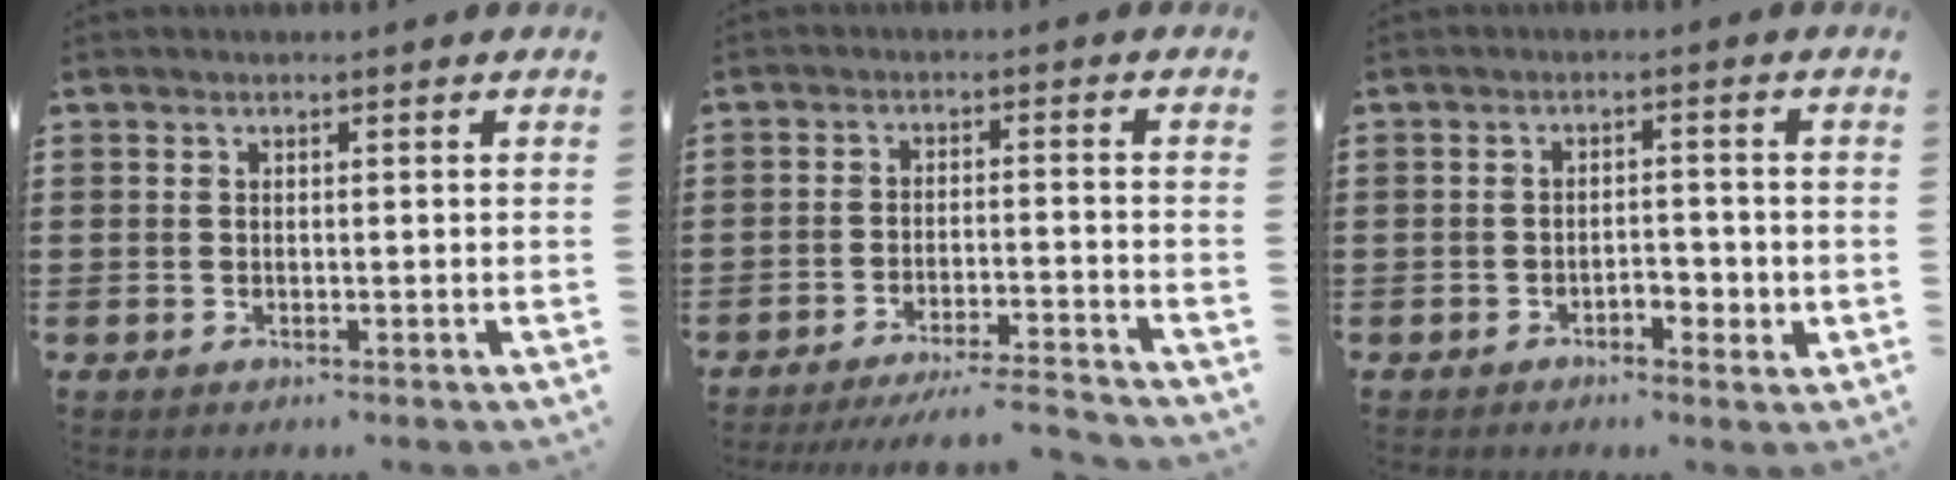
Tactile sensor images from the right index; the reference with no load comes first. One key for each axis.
{"total": 4.8, "fx": -4.5, "fy": -0.4, "fz": 1.6, "tx": -0.034, "ty": -0.014, "tz": -0.090}
{"total": 2.9, "fx": -1.5, "fy": 1.5, "fz": 2.0, "tx": -0.036, "ty": 0.004, "tz": -0.029}